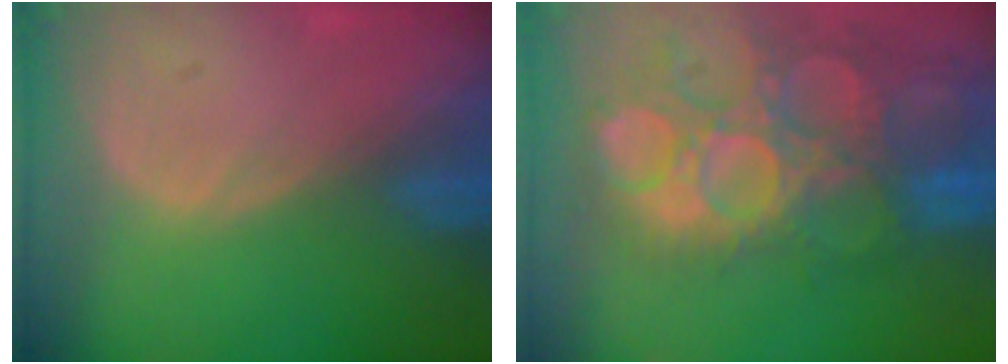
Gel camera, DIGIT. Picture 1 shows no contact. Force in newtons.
{"total": 15.1, "press": 12.6, "slide": 8.3}